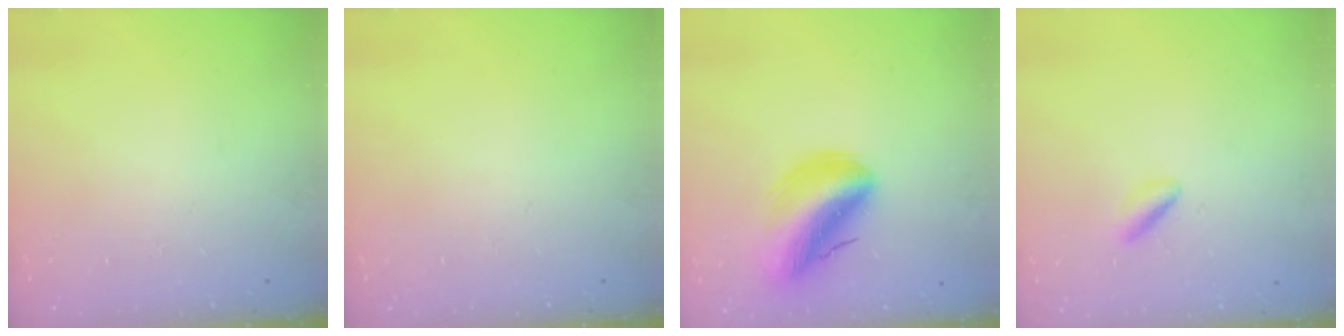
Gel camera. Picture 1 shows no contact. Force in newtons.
{"total": 0.0}
{"total": 15.7, "press": 15.3, "slide": 3.2}
{"total": 2.3, "press": 2.2, "slide": 0.4}